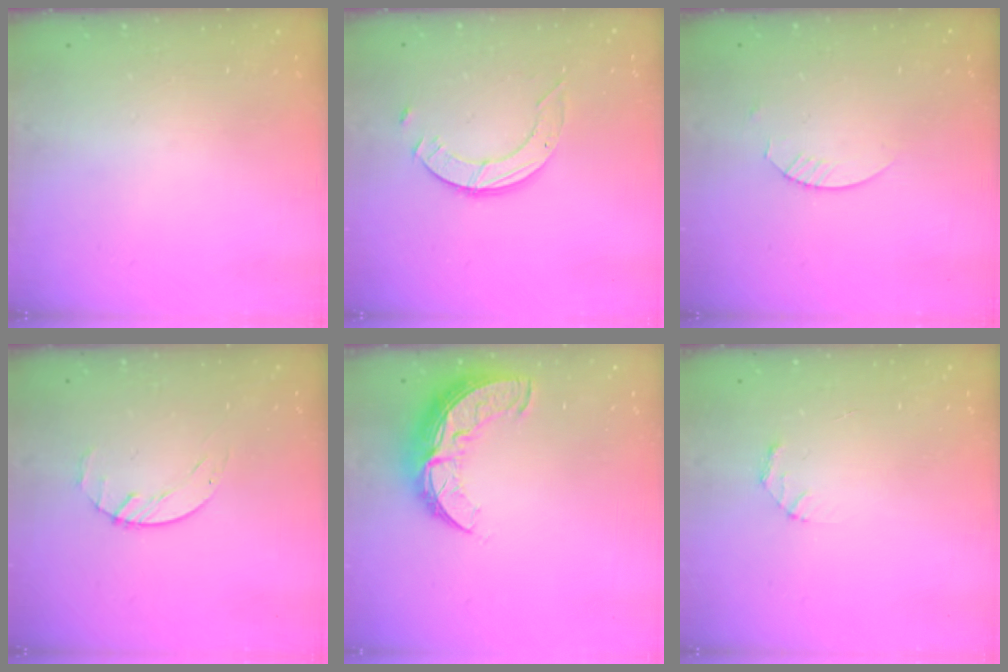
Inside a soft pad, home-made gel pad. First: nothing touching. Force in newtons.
{"total": 3.6, "press": 3.5, "slide": 0.3}
{"total": 1.8, "press": 1.8, "slide": 0.2}
{"total": 1.6, "press": 1.6, "slide": 0.3}
{"total": 12.2, "press": 12.2, "slide": 1.1}
{"total": 2.1, "press": 2.1, "slide": 0.2}